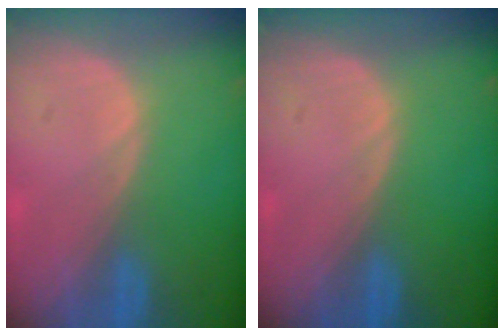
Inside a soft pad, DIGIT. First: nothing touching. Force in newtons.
{"total": 0.0}